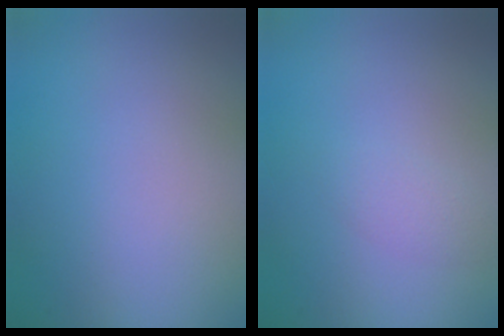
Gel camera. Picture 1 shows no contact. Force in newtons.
{"total": 1.2, "press": 1.2, "slide": 0.1}